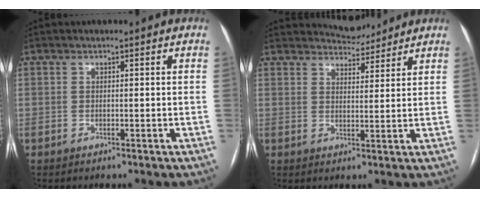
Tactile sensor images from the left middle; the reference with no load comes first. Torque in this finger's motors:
{"motor_torque": [0.01, -0.10, -0.03, -0.02]}